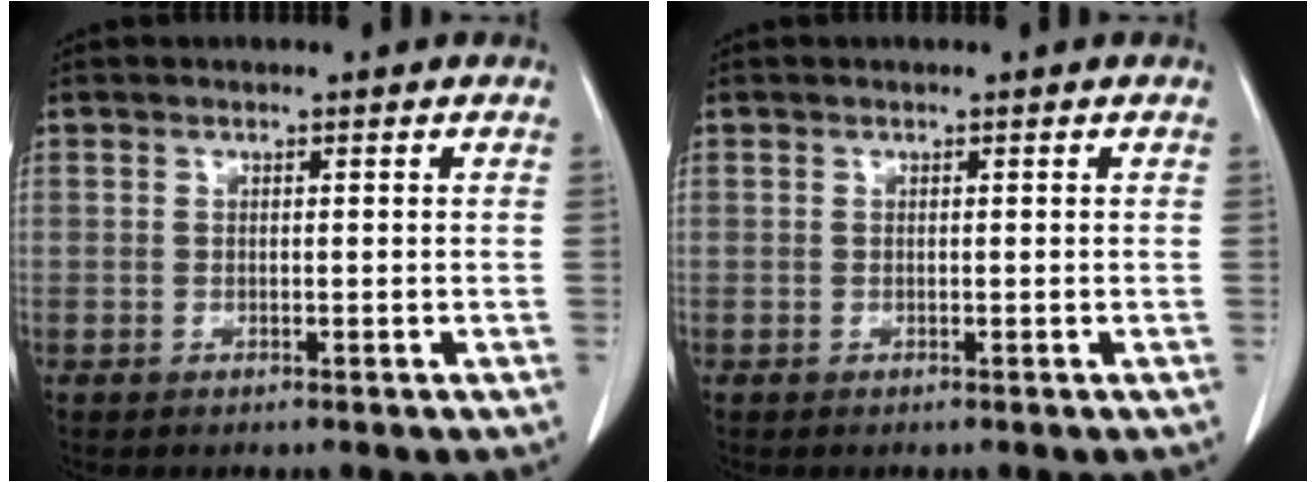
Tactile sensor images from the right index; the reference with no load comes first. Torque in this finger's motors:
{"motor_torque": [0.00, 0.00, 0.00, 0.00]}